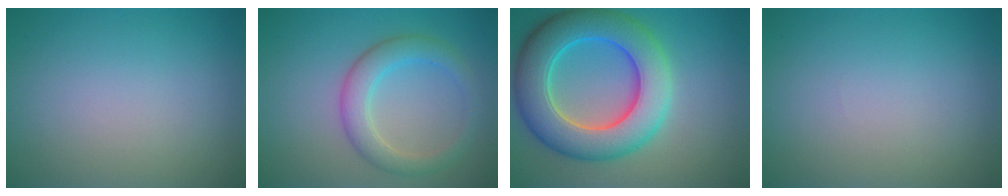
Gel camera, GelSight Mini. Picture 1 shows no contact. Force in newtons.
{"total": 3.7, "press": 3.7, "slide": 0.1}
{"total": 10.0, "press": 10.0, "slide": 0.4}
{"total": 0.0}